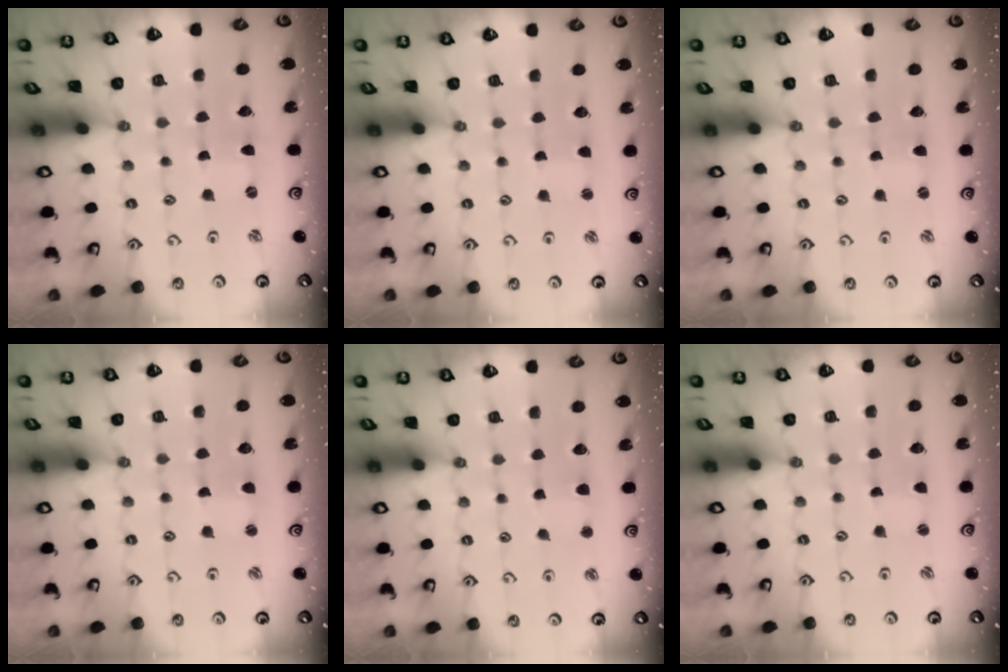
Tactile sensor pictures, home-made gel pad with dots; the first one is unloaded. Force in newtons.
{"total": 1.1, "press": 1.1, "slide": 0.2}
{"total": 0.7, "press": 0.6, "slide": 0.1}
{"total": 1.6, "press": 1.6, "slide": 0.3}
{"total": 2.9, "press": 2.8, "slide": 0.4}
{"total": 0.0}